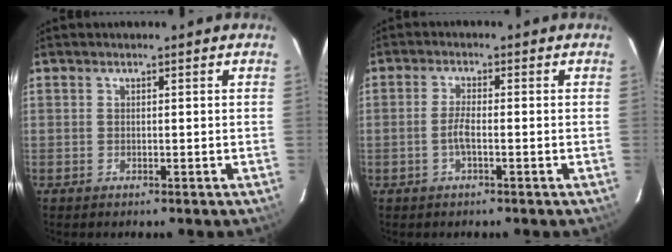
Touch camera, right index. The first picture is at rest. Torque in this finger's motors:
{"motor_torque": [-0.03, 0.01, -0.01, 0.00]}